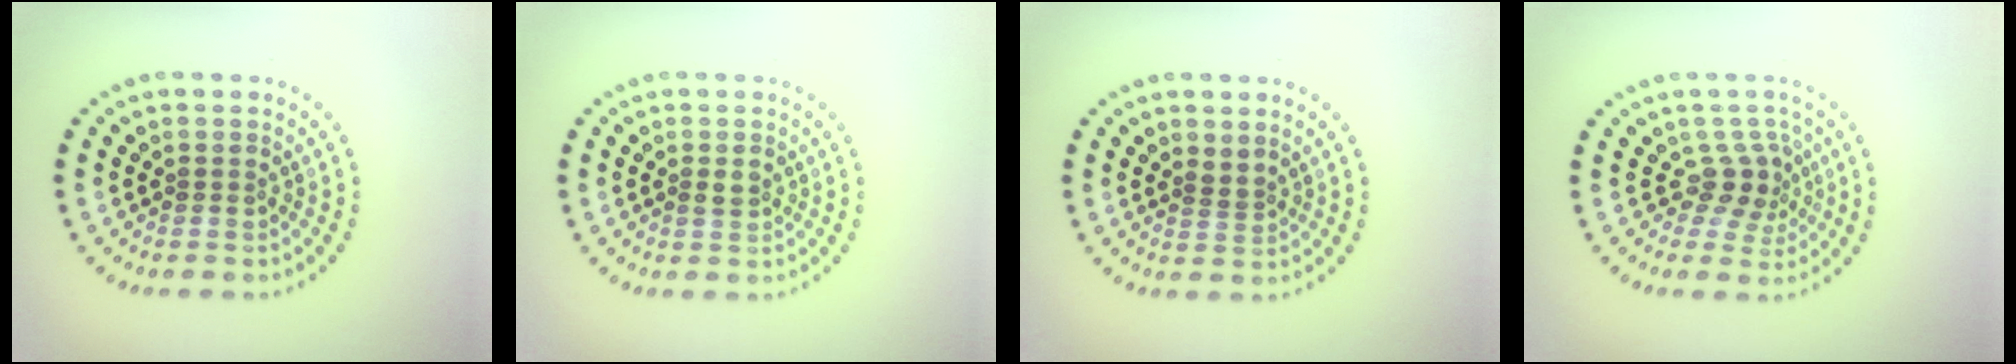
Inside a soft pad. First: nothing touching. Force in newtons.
{"total": 1.0, "press": 1.0, "slide": 0.0}
{"total": 0.9, "press": 0.5, "slide": 0.8}
{"total": 2.6, "press": 1.8, "slide": 1.8}